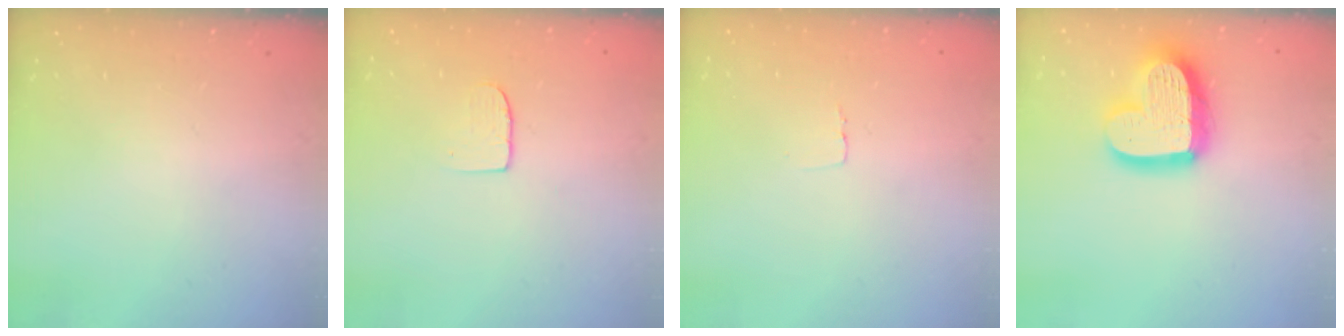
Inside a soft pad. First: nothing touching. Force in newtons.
{"total": 5.1, "press": 5.1, "slide": 0.4}
{"total": 2.6, "press": 2.6, "slide": 0.1}
{"total": 17.9, "press": 17.8, "slide": 1.7}